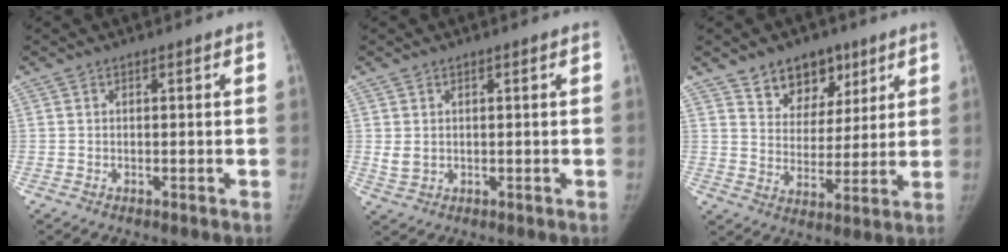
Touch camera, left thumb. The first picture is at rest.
{"total": 2.3, "force": [0.4, 1.7, 1.4], "torque": [-0.024, -0.007, 0.015]}
{"total": 10.7, "force": [6.9, 7.2, 3.9], "torque": [-0.016, -0.036, 0.116]}